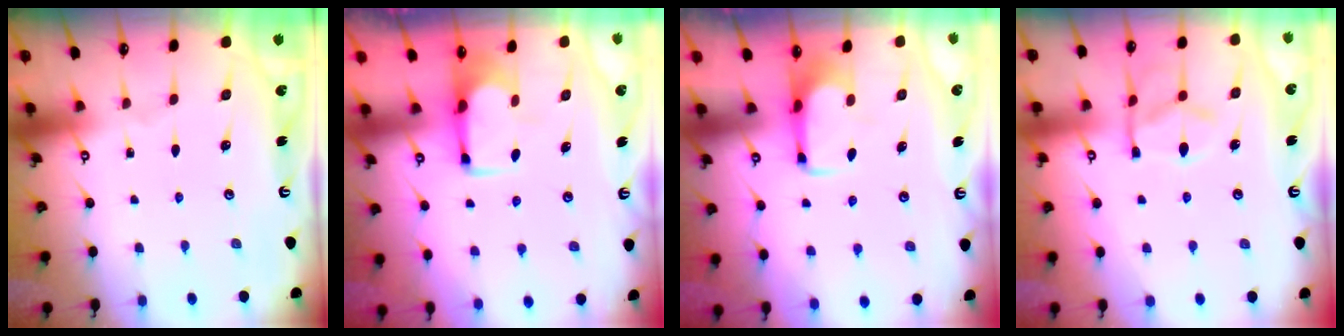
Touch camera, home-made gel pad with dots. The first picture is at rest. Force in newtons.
{"total": 1.8, "press": 1.7, "slide": 0.6}
{"total": 1.5, "press": 1.4, "slide": 0.4}
{"total": 12.9, "press": 12.9, "slide": 1.3}